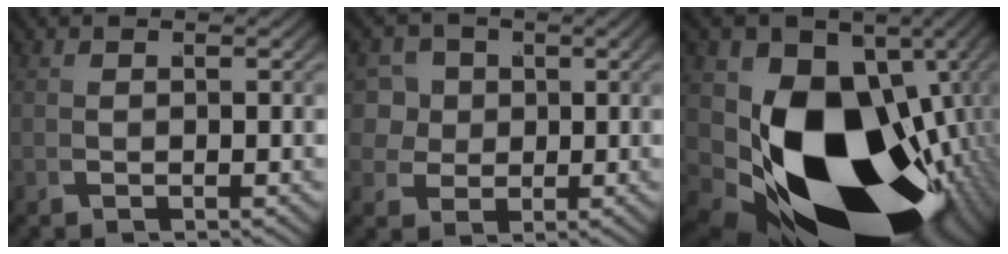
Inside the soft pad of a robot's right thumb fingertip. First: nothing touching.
{"total": 5.9, "force": [0.9, 5.2, 2.7], "torque": [-0.061, -0.024, 0.024]}
{"total": 31.9, "force": [-5.6, 20.3, 23.9], "torque": [-0.417, -0.093, -0.047]}